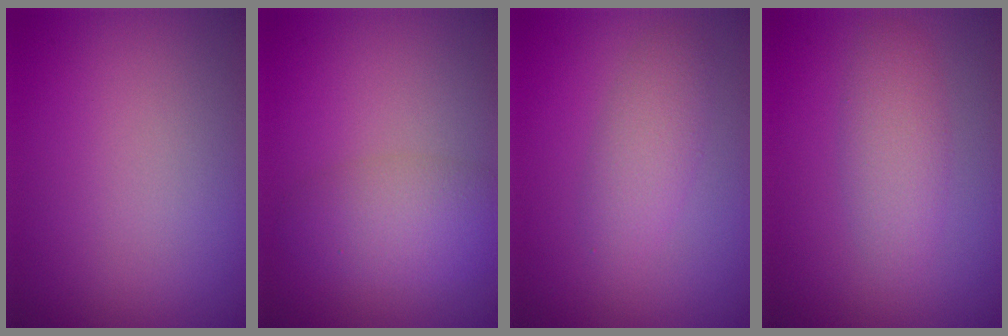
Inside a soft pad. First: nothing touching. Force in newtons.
{"total": 2.4, "press": 2.4, "slide": 0.2}
{"total": 2.4, "press": 2.4, "slide": 0.1}
{"total": 2.7, "press": 2.7, "slide": 0.1}